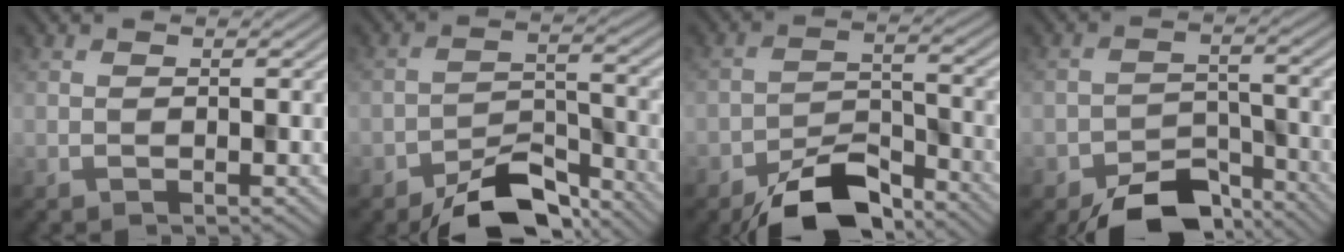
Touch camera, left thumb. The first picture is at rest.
{"total": 8.0, "force": [-6.2, 3.1, 3.9], "torque": [-0.055, 0.002, -0.115]}
{"total": 8.2, "force": [-6.5, 3.0, 4.1], "torque": [-0.062, 0.000, -0.125]}
{"total": 7.7, "force": [-6.1, 3.5, 3.2], "torque": [-0.043, -0.009, -0.109]}